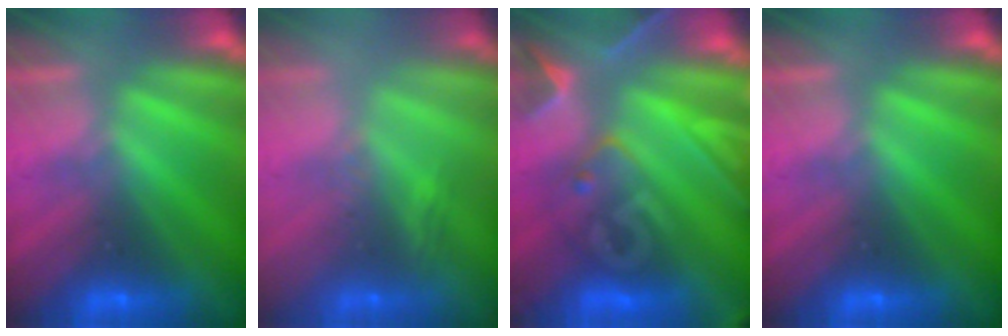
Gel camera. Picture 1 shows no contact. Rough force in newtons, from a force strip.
{"total": 2.8}
{"total": 7.5}
{"total": 0.0}